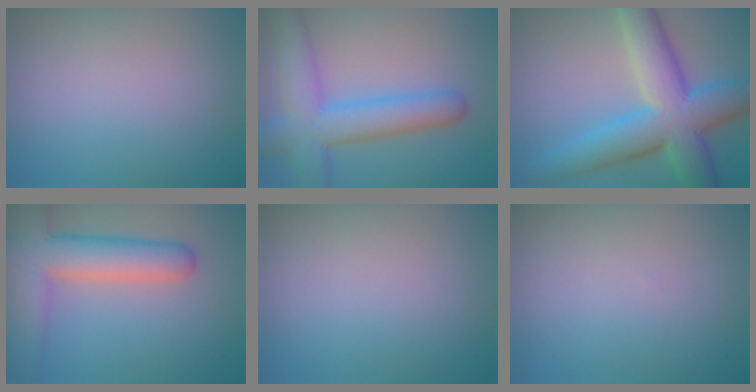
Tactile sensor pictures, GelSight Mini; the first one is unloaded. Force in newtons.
{"total": 7.5, "press": 7.5, "slide": 0.3}
{"total": 10.3, "press": 10.3, "slide": 0.2}
{"total": 8.0, "press": 8.0, "slide": 0.7}
{"total": 0.0}
{"total": 0.0}